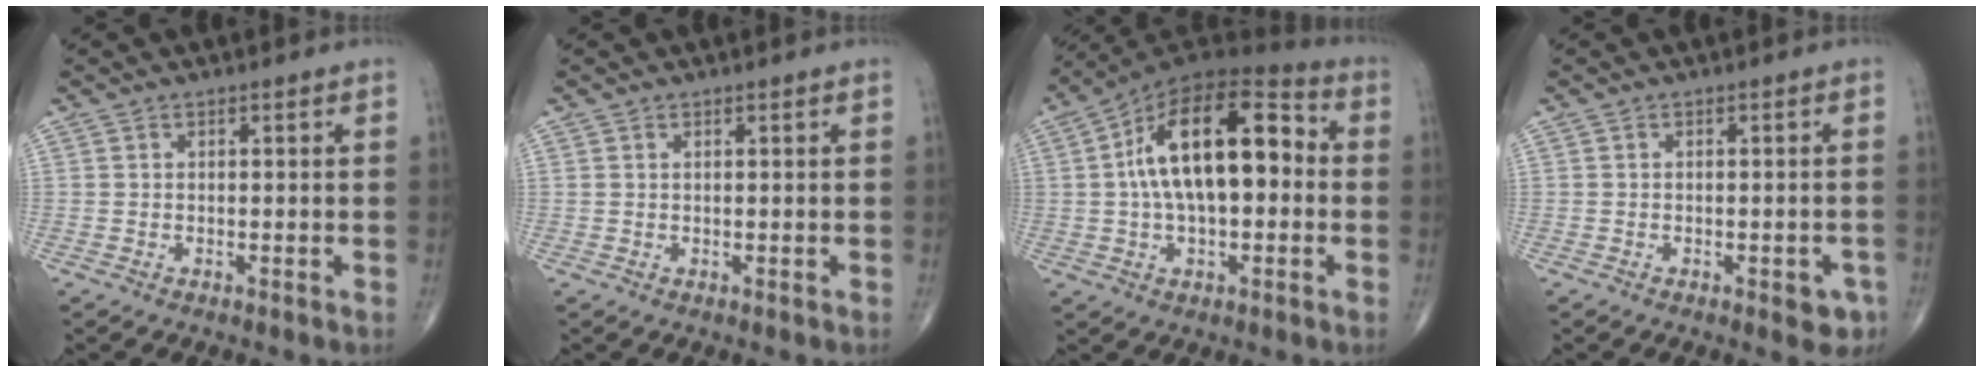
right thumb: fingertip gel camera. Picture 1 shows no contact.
{"total": 0.0}
{"total": 20.0, "force": [1.6, 10.1, 17.2], "torque": [-0.276, 0.039, 0.015]}
{"total": 3.7, "force": [-1.8, 1.7, 2.7], "torque": [-0.012, 0.008, -0.018]}